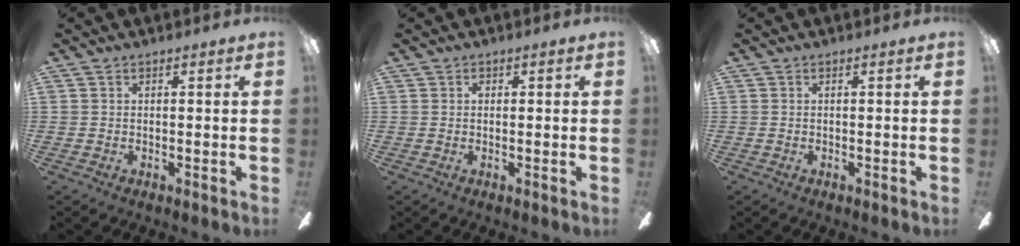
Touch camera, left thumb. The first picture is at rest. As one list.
[{"total": 0.7, "force": [0.1, 0.6, 0.3], "torque": [0.002, 0.000, 0.000]}, {"total": 0.0}]